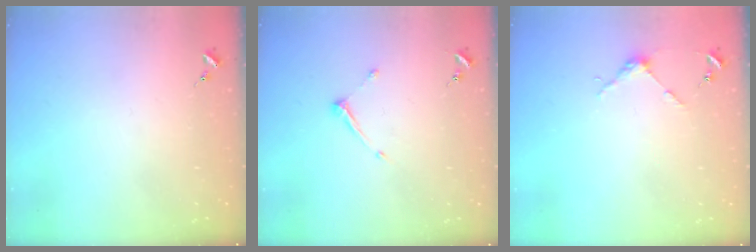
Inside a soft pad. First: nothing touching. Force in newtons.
{"total": 6.6, "press": 6.6, "slide": 0.3}
{"total": 3.7, "press": 3.7, "slide": 0.3}